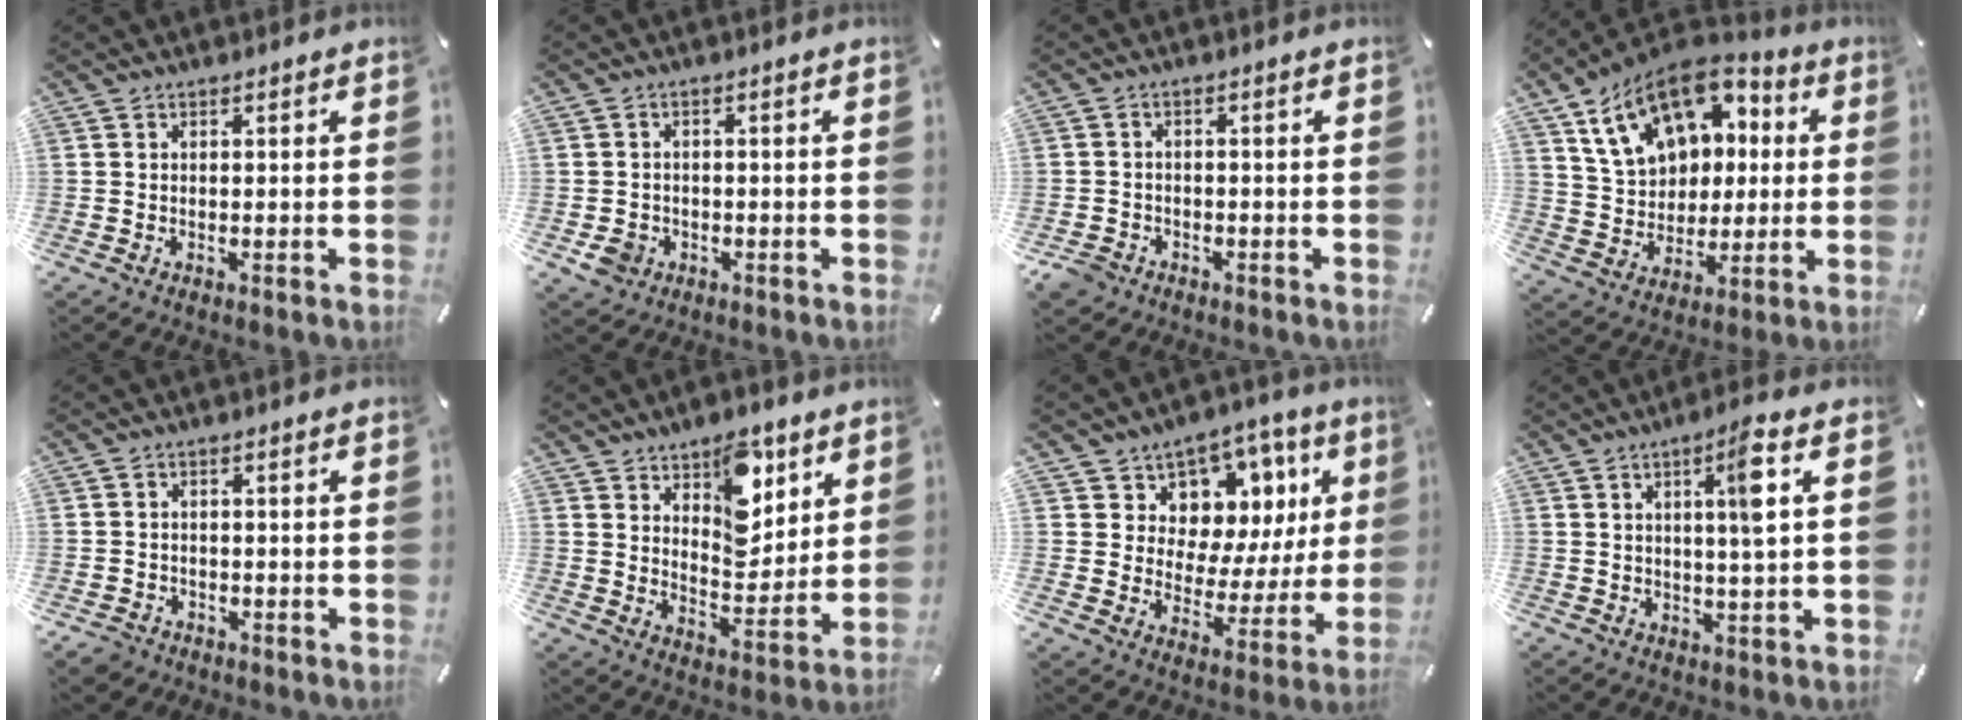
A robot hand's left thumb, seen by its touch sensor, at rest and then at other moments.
{"total": 4.2, "force": [-1.7, 3.5, 1.6], "torque": [-0.030, 0.001, -0.033]}
{"total": 3.4, "force": [-2.3, 2.3, 0.9], "torque": [-0.026, 0.007, -0.048]}
{"total": 18.3, "force": [7.8, 13.3, 10.0], "torque": [-0.190, -0.026, 0.147]}
{"total": 2.7, "force": [-1.9, 1.8, 0.7], "torque": [-0.018, 0.008, -0.040]}
{"total": 12.4, "force": [7.1, 7.5, 6.8], "torque": [-0.085, -0.039, 0.125]}
{"total": 8.6, "force": [4.7, 7.0, 1.6], "torque": [-0.011, -0.068, 0.082]}
{"total": 7.4, "force": [2.4, 0.6, 7.0], "torque": [-0.115, -0.008, 0.029]}